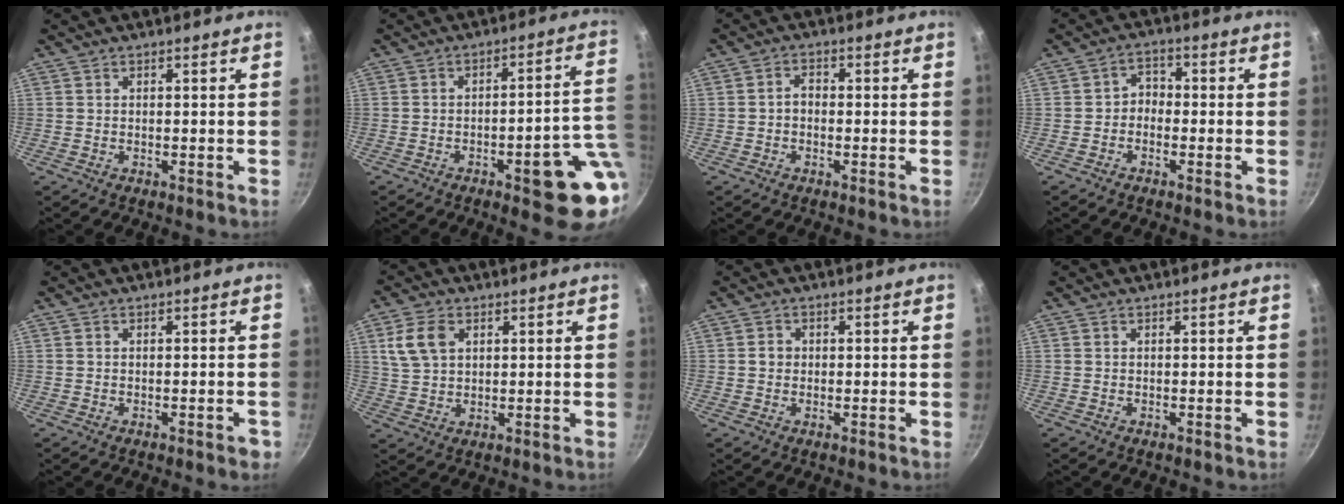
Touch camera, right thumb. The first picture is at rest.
{"total": 13.6, "force": [-4.1, 3.6, 12.5], "torque": [-0.115, 0.030, -0.050]}
{"total": 2.2, "force": [-0.6, 1.6, 1.4], "torque": [-0.017, 0.013, -0.013]}
{"total": 3.2, "force": [-1.1, 2.6, 1.7], "torque": [-0.008, 0.020, -0.028]}
{"total": 1.6, "force": [-0.9, 0.5, 1.2], "torque": [-0.011, 0.008, -0.008]}
{"total": 7.4, "force": [2.6, 5.0, 4.8], "torque": [-0.084, 0.001, 0.053]}
{"total": 1.7, "force": [0.0, 1.5, 0.7], "torque": [-0.004, 0.007, -0.002]}
{"total": 0.0}